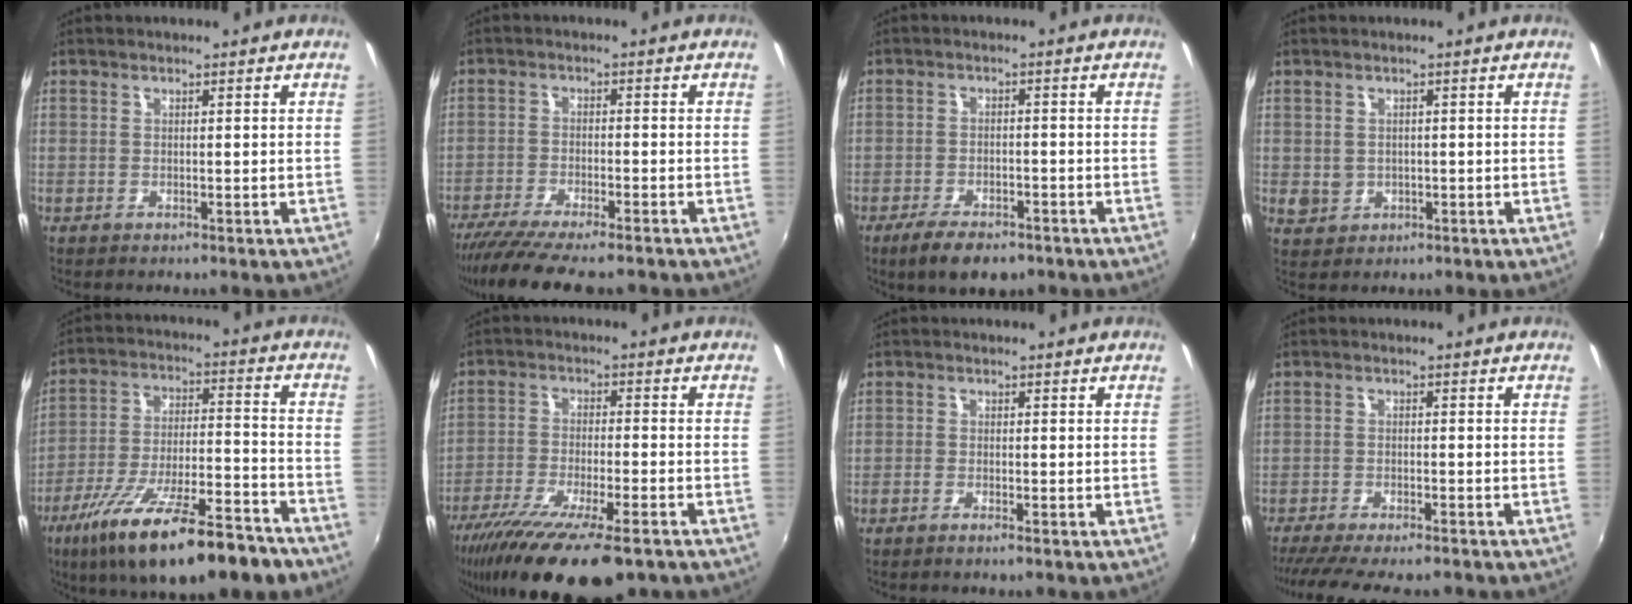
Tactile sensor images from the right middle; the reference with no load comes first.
{"total": 11.5, "force": [-9.7, 1.5, 6.0], "torque": [-0.134, -0.043, -0.161]}
{"total": 7.7, "force": [-5.6, 2.9, 4.5], "torque": [-0.104, -0.016, -0.093]}
{"total": 3.3, "force": [-0.2, 3.0, 1.2], "torque": [-0.019, -0.001, 0.002]}
{"total": 22.0, "force": [-15.2, 5.4, 14.9], "torque": [-0.264, -0.046, -0.235]}
{"total": 18.0, "force": [-13.2, 3.7, 11.7], "torque": [-0.231, -0.065, -0.220]}
{"total": 1.4, "force": [-1.2, 0.1, 0.8], "torque": [-0.022, -0.003, -0.025]}
{"total": 11.2, "force": [-9.8, 1.4, 5.3], "torque": [-0.117, -0.033, -0.154]}